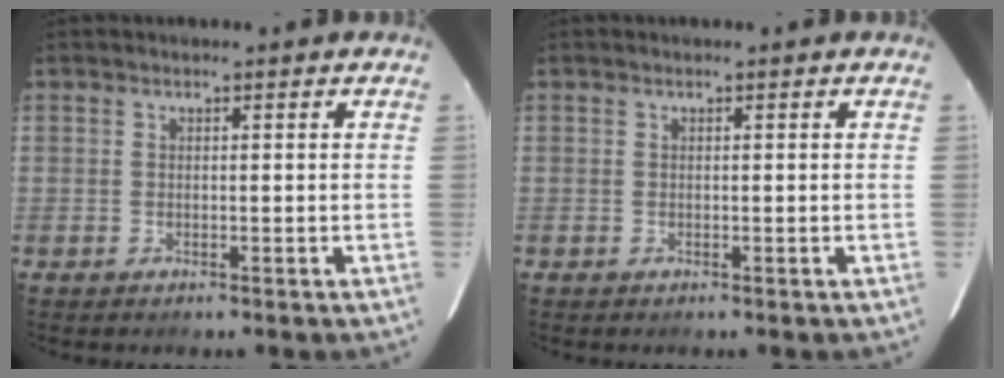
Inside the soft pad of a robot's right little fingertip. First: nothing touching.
{"total": 0.0}